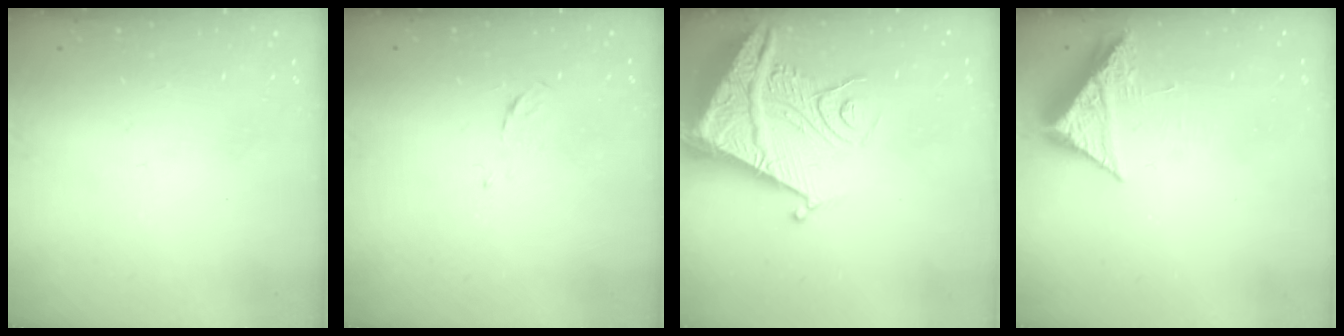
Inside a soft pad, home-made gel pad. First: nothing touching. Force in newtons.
{"total": 3.5, "press": 3.4, "slide": 0.8}
{"total": 13.1, "press": 13.0, "slide": 1.6}
{"total": 7.0, "press": 7.0, "slide": 0.3}